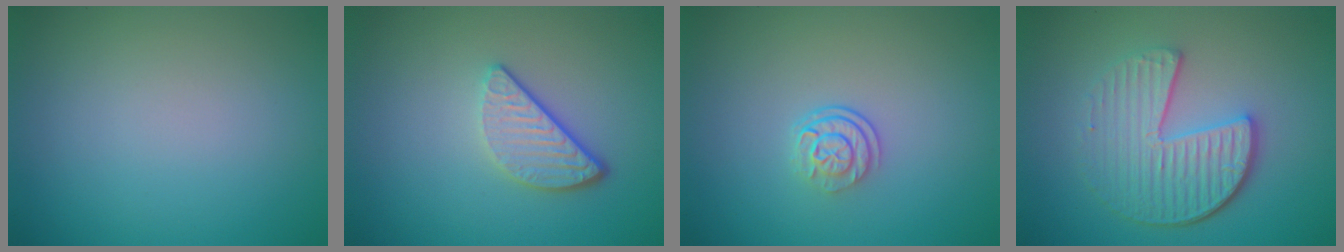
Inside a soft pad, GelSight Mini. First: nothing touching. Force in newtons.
{"total": 3.1, "press": 2.5, "slide": 1.8}
{"total": 2.5, "press": 1.8, "slide": 1.7}
{"total": 5.4, "press": 4.1, "slide": 3.6}